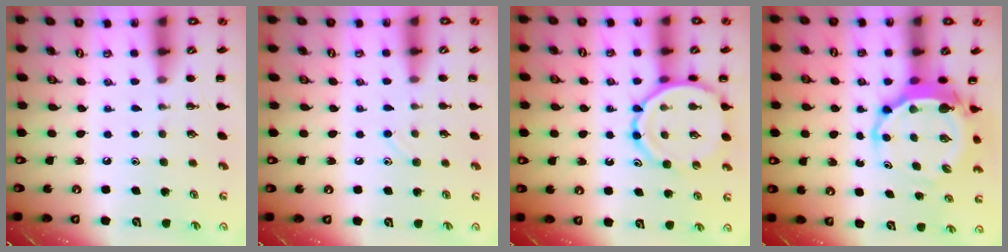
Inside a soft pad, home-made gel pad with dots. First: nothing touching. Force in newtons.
{"total": 6.3, "press": 5.9, "slide": 2.1}
{"total": 10.8, "press": 10.4, "slide": 2.8}
{"total": 5.8, "press": 5.6, "slide": 1.7}